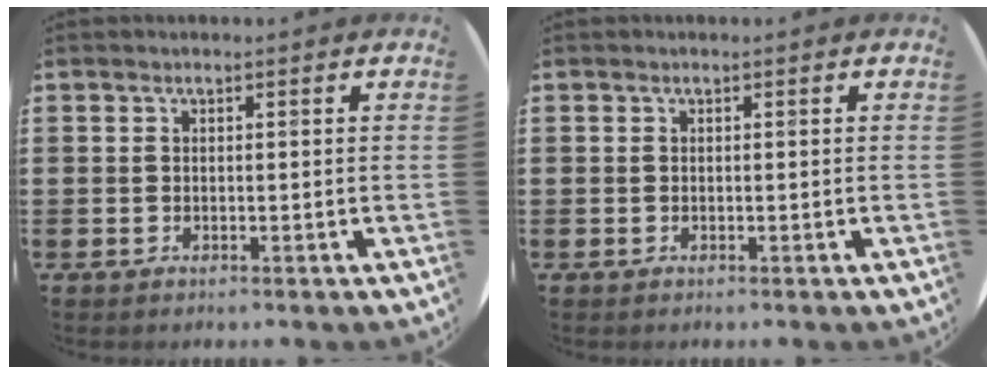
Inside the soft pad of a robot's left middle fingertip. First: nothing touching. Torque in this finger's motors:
{"motor_torque": [0.57, -0.93, 0.05, 0.02]}